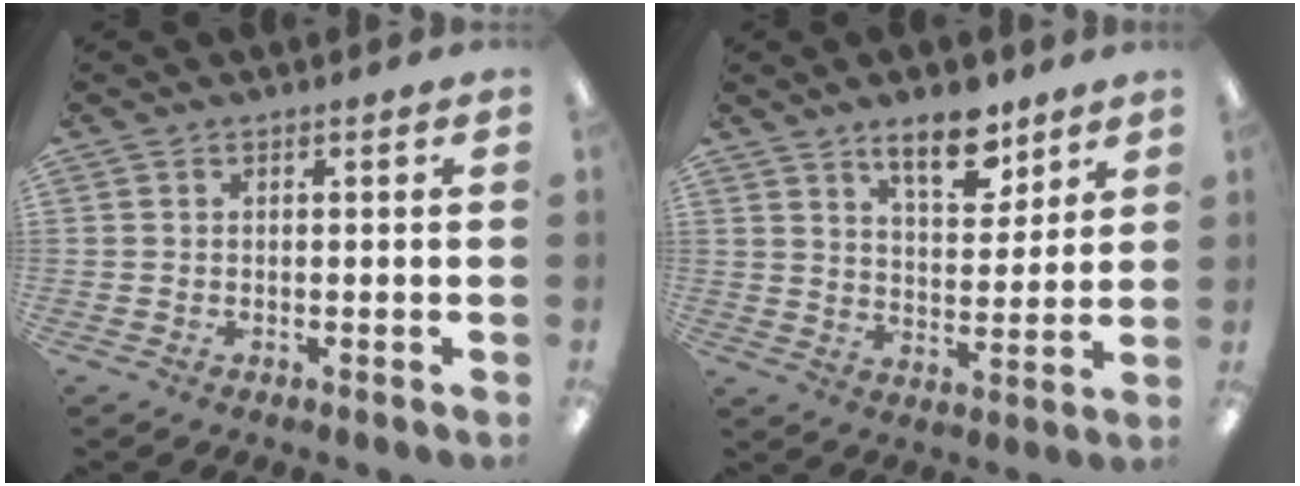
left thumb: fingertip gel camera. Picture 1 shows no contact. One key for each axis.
{"total": 11.6, "fx": 8.1, "fy": 4.9, "fz": 6.6, "tx": -0.084, "ty": -0.043, "tz": 0.138}